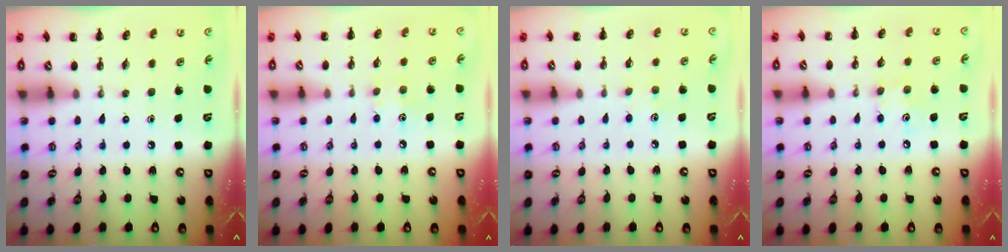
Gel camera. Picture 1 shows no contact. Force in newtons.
{"total": 4.0, "press": 3.9, "slide": 0.8}
{"total": 4.2, "press": 4.0, "slide": 1.0}
{"total": 3.8, "press": 3.7, "slide": 0.9}